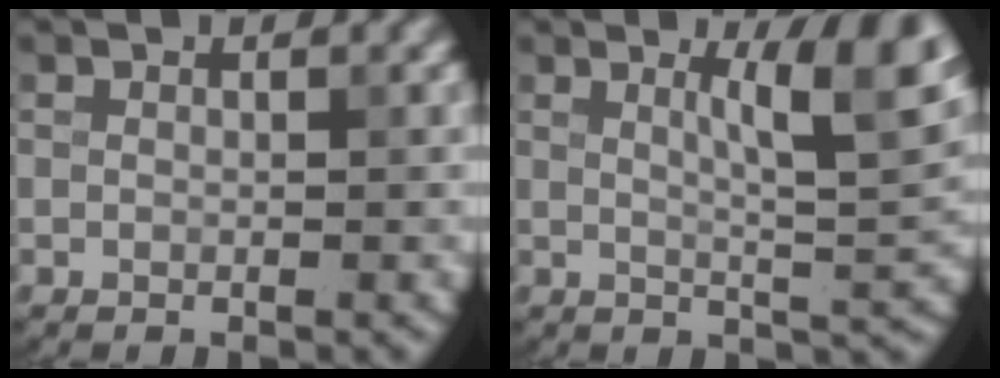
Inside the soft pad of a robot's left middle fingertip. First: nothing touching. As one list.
[{"total": 6.8, "force": [2.6, 1.5, 6.0], "torque": [-0.072, -0.001, 0.040]}]